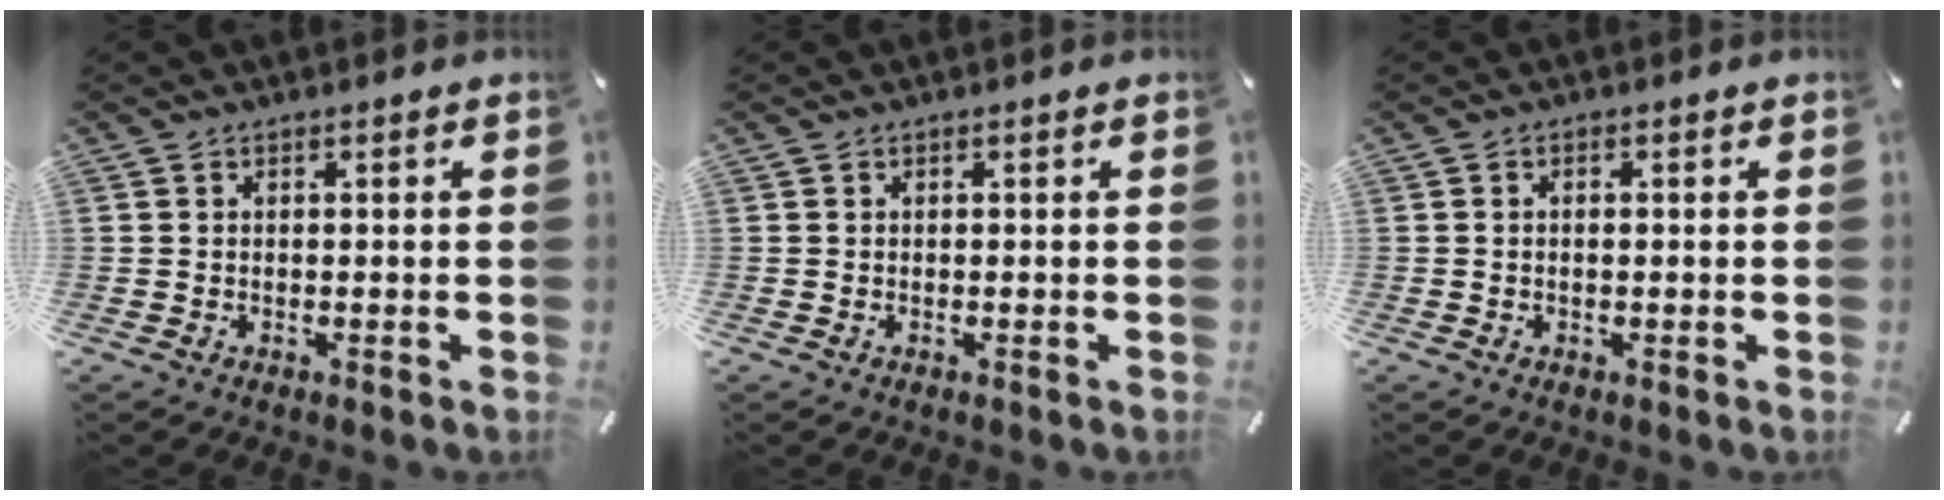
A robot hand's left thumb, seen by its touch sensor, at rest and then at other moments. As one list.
[{"total": 0.0}, {"total": 0.8, "force": [-0.1, 0.4, 0.7], "torque": [-0.014, 0.000, -0.002]}]